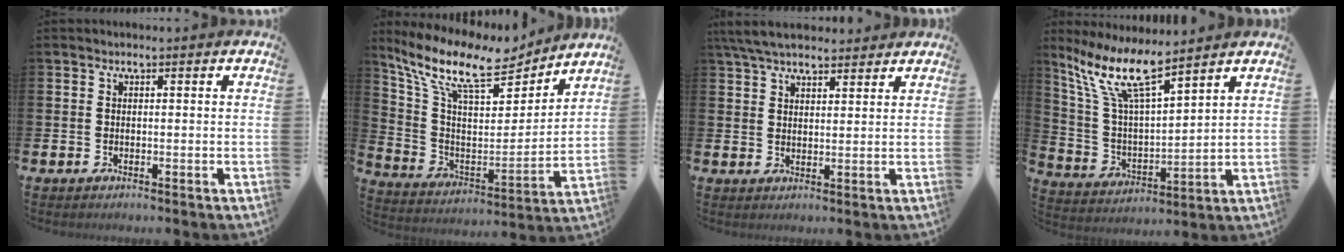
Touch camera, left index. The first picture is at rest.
{"total": 12.2, "force": [10.1, 3.6, 5.9], "torque": [-0.146, -0.064, 0.169]}
{"total": 5.6, "force": [5.1, 1.4, 1.7], "torque": [-0.055, -0.008, 0.098]}
{"total": 10.7, "force": [8.4, 2.3, 6.2], "torque": [-0.151, -0.036, 0.145]}